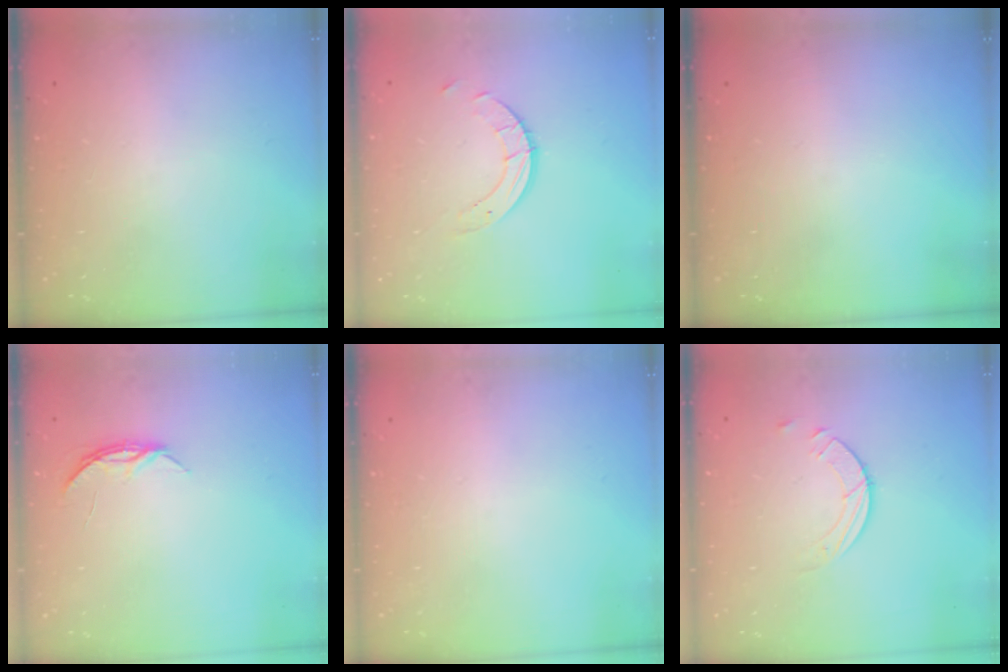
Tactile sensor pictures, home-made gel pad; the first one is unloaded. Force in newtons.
{"total": 4.9, "press": 4.9, "slide": 0.4}
{"total": 0.0}
{"total": 3.7, "press": 3.7, "slide": 0.4}
{"total": 0.0}
{"total": 3.8, "press": 3.7, "slide": 0.4}